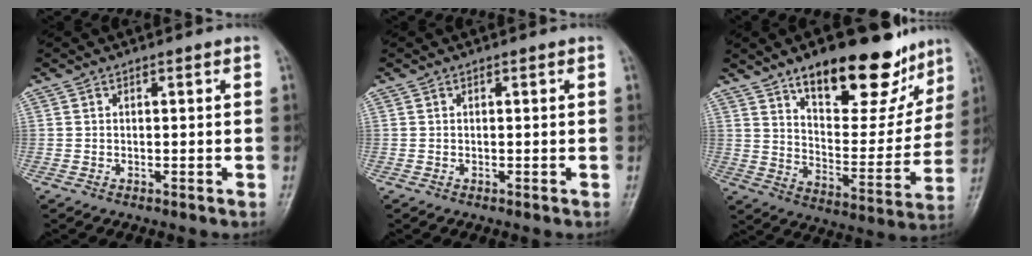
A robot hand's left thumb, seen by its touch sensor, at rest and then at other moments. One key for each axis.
{"total": 0.0}
{"total": 23.0, "fx": 15.3, "fy": 9.6, "fz": 14.2, "tx": -0.146, "ty": -0.074, "tz": 0.230}